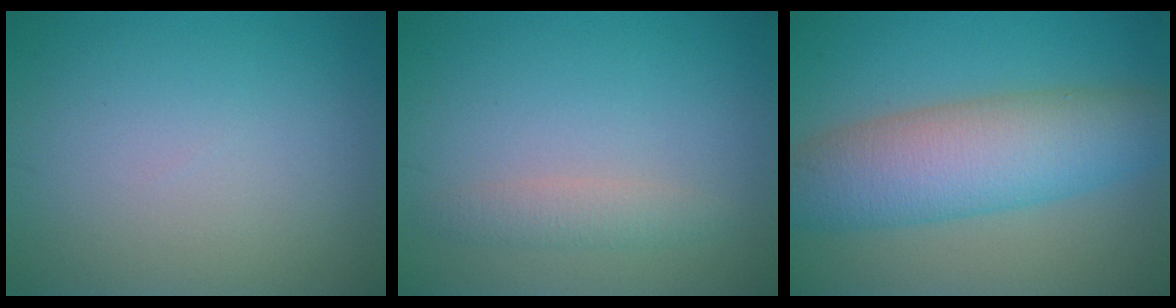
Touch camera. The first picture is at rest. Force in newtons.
{"total": 1.8, "press": 1.8, "slide": 0.2}
{"total": 8.7, "press": 8.7, "slide": 0.3}